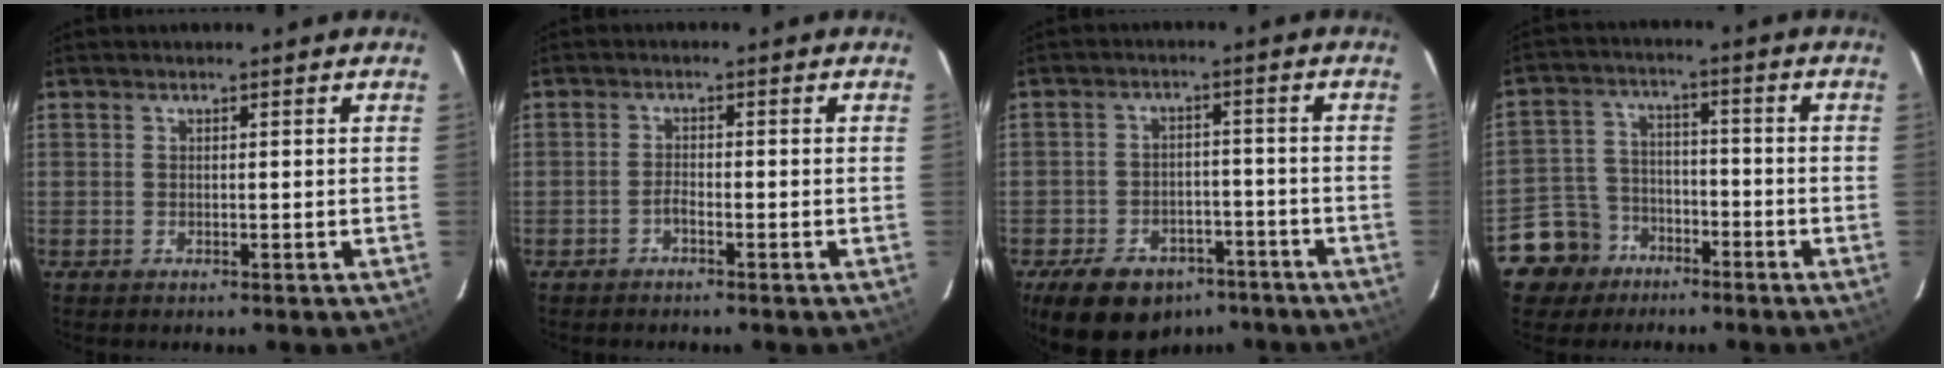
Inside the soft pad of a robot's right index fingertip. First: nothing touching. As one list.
[{"total": 1.3, "force": [-1.1, 0.2, 0.7], "torque": [-0.017, 0.004, -0.024]}, {"total": 15.1, "force": [-10.1, 9.1, 6.6], "torque": [-0.154, 0.012, -0.134]}, {"total": 9.0, "force": [-5.6, 7.0, 1.1], "torque": [-0.047, 0.028, -0.090]}]